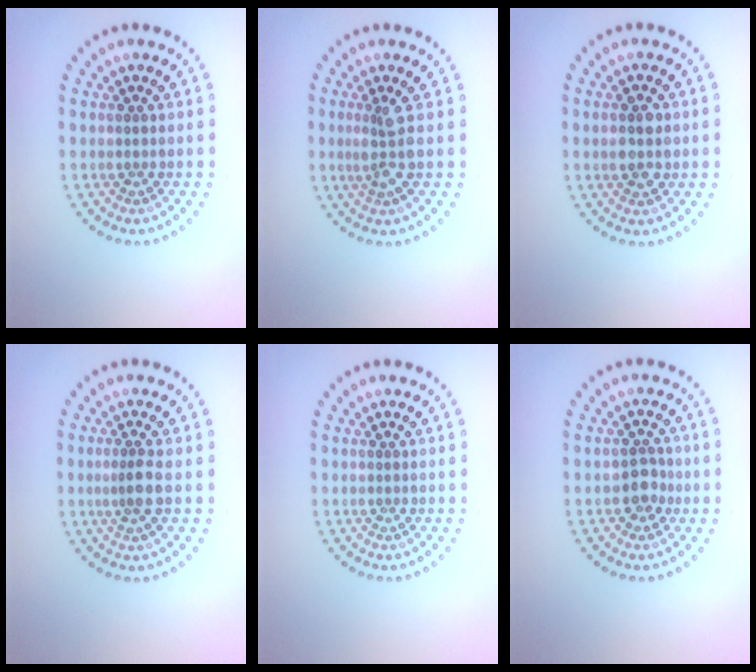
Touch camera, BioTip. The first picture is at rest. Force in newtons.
{"total": 2.3, "press": 2.0, "slide": 1.1}
{"total": 2.4, "press": 2.4, "slide": 0.3}
{"total": 2.0, "press": 1.7, "slide": 1.0}
{"total": 0.0}
{"total": 2.0, "press": 1.8, "slide": 0.9}